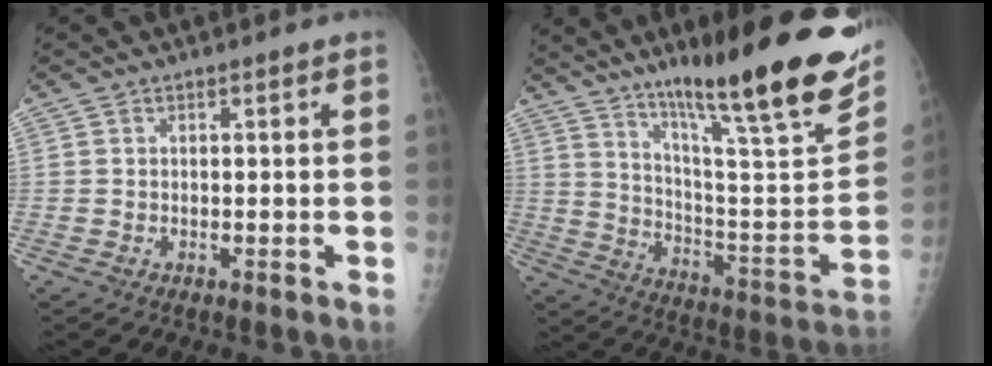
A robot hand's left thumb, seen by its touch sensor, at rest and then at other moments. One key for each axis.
{"total": 28.6, "fx": 18.4, "fy": 4.2, "fz": 21.5, "tx": -0.304, "ty": -0.075, "tz": 0.286}